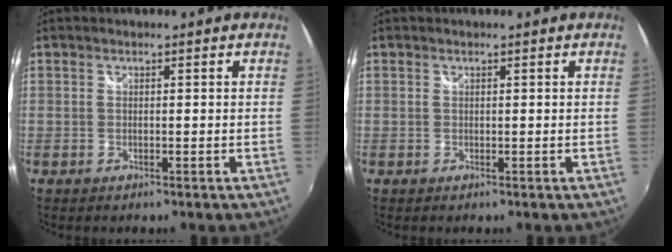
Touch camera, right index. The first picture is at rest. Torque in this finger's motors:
{"motor_torque": [-0.07, 0.16, 0.00, 0.00]}